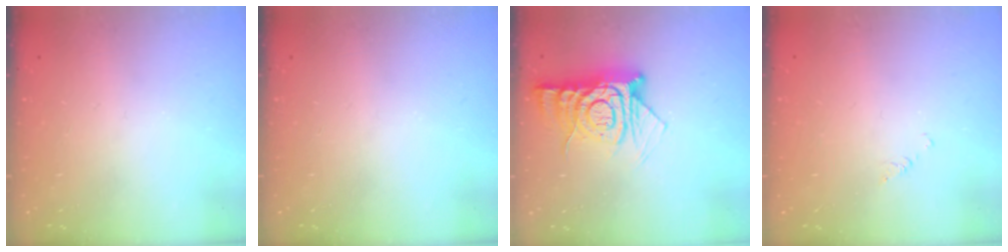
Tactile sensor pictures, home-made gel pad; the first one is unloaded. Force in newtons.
{"total": 0.0}
{"total": 12.8, "press": 12.8, "slide": 1.0}
{"total": 1.2, "press": 1.2, "slide": 0.2}